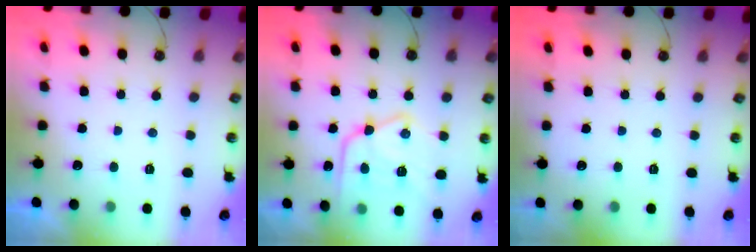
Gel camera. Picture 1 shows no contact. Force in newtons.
{"total": 20.9, "press": 20.8, "slide": 2.2}
{"total": 0.0}